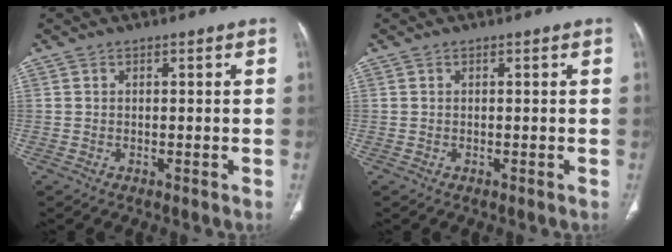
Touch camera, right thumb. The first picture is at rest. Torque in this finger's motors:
{"motor_torque": [0.01, 0.01, -0.02, -0.01, 0.00]}